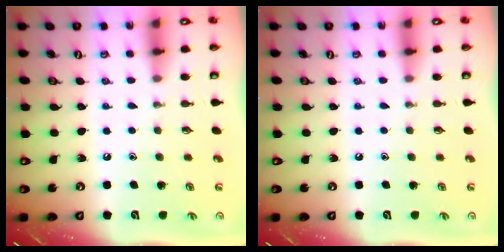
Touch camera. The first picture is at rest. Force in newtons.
{"total": 0.0}